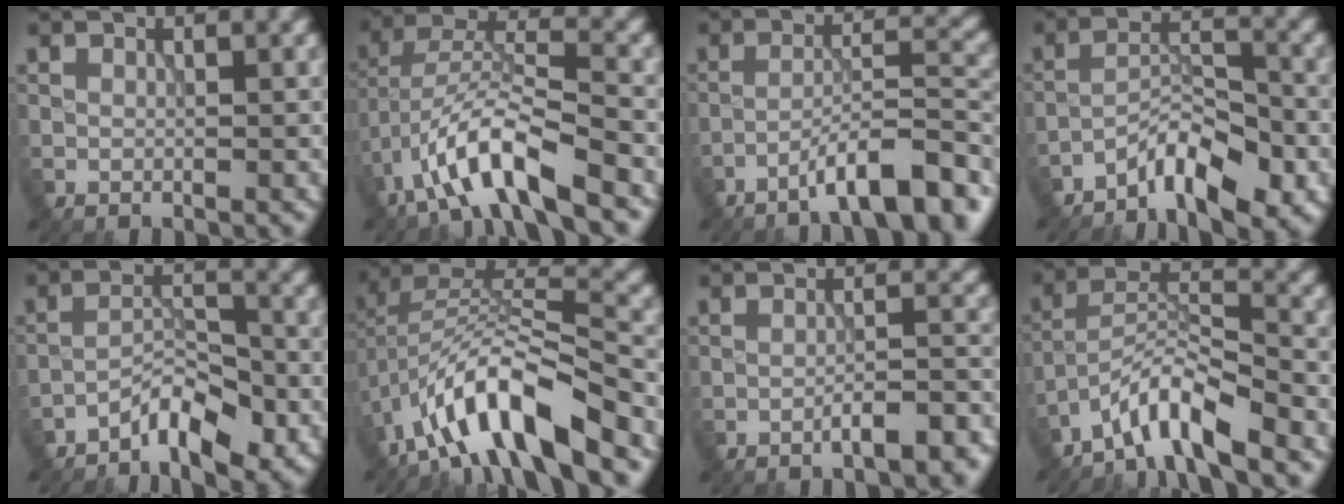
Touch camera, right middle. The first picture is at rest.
{"total": 9.1, "force": [-5.3, 2.6, 6.9], "torque": [-0.123, 0.013, -0.098]}
{"total": 8.2, "force": [-5.6, 1.7, 5.8], "torque": [-0.085, 0.015, -0.088]}
{"total": 5.4, "force": [-3.9, 1.5, 3.4], "torque": [-0.055, 0.007, -0.071]}
{"total": 4.2, "force": [-3.0, 1.3, 2.6], "torque": [-0.041, 0.008, -0.060]}
{"total": 10.4, "force": [-6.1, 3.3, 7.8], "torque": [-0.127, 0.013, -0.113]}
{"total": 5.0, "force": [-3.2, 1.3, 3.6], "torque": [-0.042, 0.012, -0.044]}
{"total": 5.7, "force": [-4.6, 1.0, 3.2], "torque": [-0.053, 0.009, -0.089]}